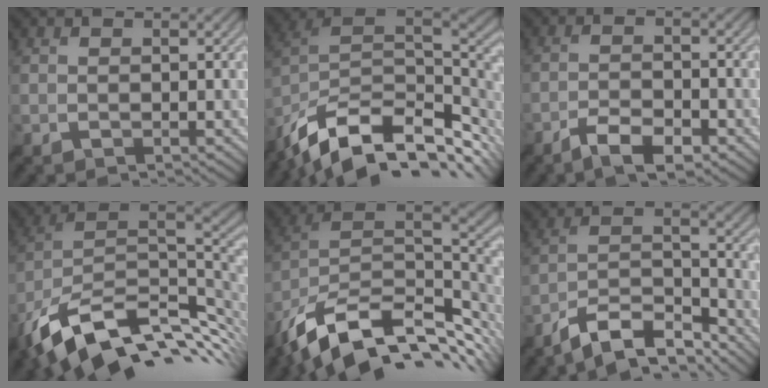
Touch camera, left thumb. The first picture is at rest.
{"total": 16.4, "force": [-8.4, 8.7, 11.1], "torque": [-0.246, -0.027, -0.140]}
{"total": 5.1, "force": [-3.6, 1.4, 3.4], "torque": [-0.067, 0.001, -0.066]}
{"total": 15.7, "force": [-5.4, 8.7, 12.0], "torque": [-0.263, -0.019, -0.088]}
{"total": 15.7, "force": [-7.3, 8.2, 11.2], "torque": [-0.251, -0.023, -0.125]}
{"total": 10.4, "force": [-8.4, 2.7, 5.6], "torque": [-0.105, 0.007, -0.157]}